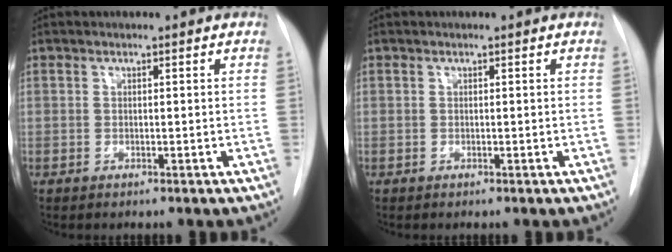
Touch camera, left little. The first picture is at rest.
{"total": 0.0}